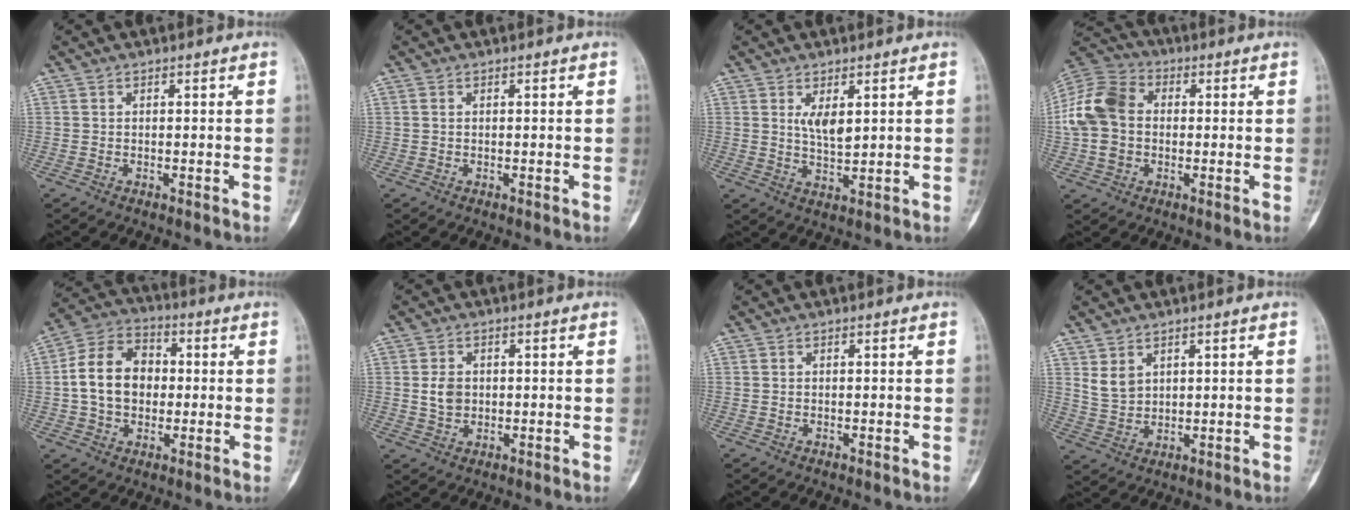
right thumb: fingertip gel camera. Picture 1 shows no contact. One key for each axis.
{"total": 0.9, "fx": 0.2, "fy": 0.6, "fz": 0.6, "tx": -0.016, "ty": 0.002, "tz": 0.005}
{"total": 4.1, "fx": 1.5, "fy": 1.6, "fz": 3.5, "tx": -0.058, "ty": -0.017, "tz": 0.032}
{"total": 13.5, "fx": 0.2, "fy": 10.3, "fz": 8.8, "tx": -0.175, "ty": 0.030, "tz": -0.003}
{"total": 13.0, "fx": 0.1, "fy": 9.8, "fz": 8.5, "tx": -0.128, "ty": 0.027, "tz": -0.005}
{"total": 4.0, "fx": 0.3, "fy": 3.2, "fz": 2.5, "tx": -0.034, "ty": -0.001, "tz": 0.009}
{"total": 0.0}
{"total": 4.6, "fx": 2.2, "fy": 3.2, "fz": 2.3, "tx": -0.035, "ty": -0.014, "tz": 0.056}